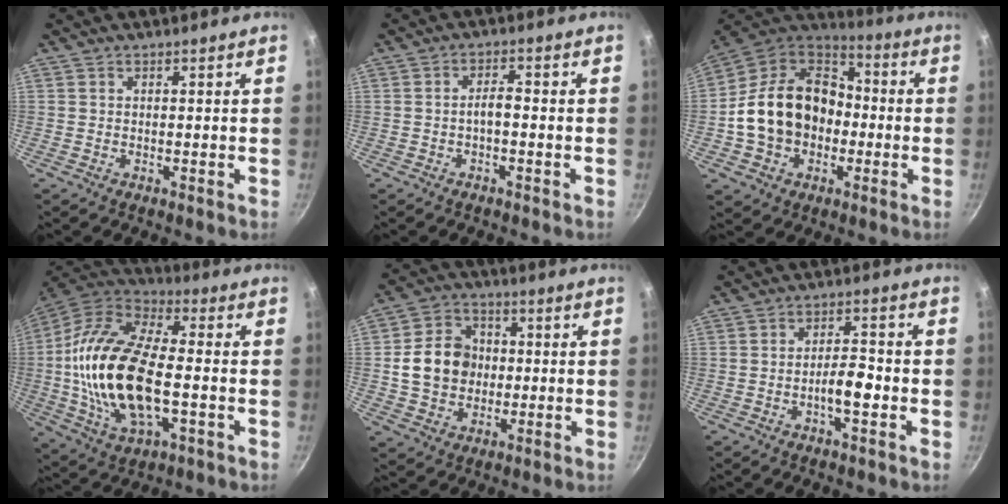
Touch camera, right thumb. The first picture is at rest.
{"total": 2.6, "force": [-0.9, 1.0, 2.3], "torque": [-0.038, 0.018, -0.018]}
{"total": 20.4, "force": [-2.1, 15.8, 12.7], "torque": [-0.202, 0.053, -0.040]}
{"total": 23.7, "force": [-2.0, 11.8, 20.4], "torque": [-0.399, 0.025, -0.043]}
{"total": 12.0, "force": [0.1, 10.0, 6.6], "torque": [-0.088, 0.019, -0.003]}
{"total": 5.5, "force": [-1.9, 2.0, 4.7], "torque": [-0.064, 0.026, -0.032]}